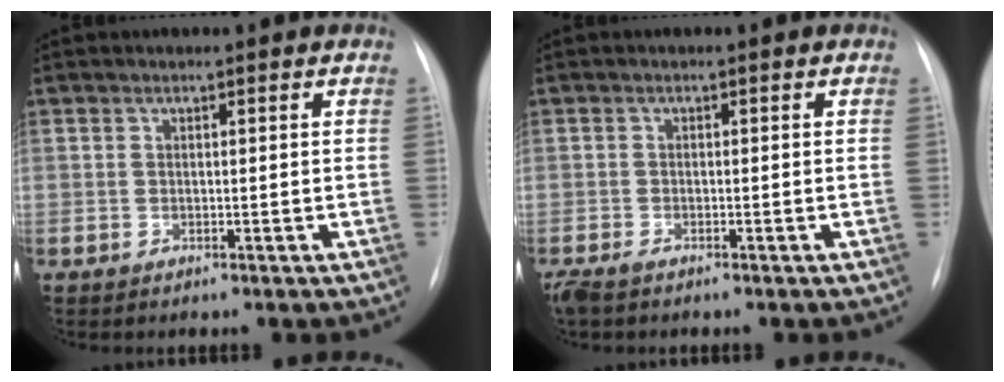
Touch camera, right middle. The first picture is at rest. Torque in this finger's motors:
{"motor_torque": [0.36, -0.33, 0.02, 0.01]}